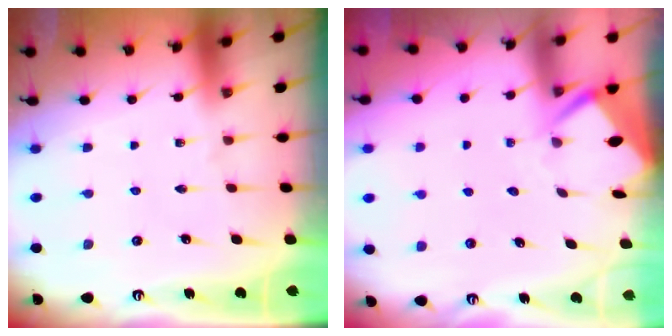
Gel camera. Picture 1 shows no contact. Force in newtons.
{"total": 3.5, "press": 3.5, "slide": 0.3}